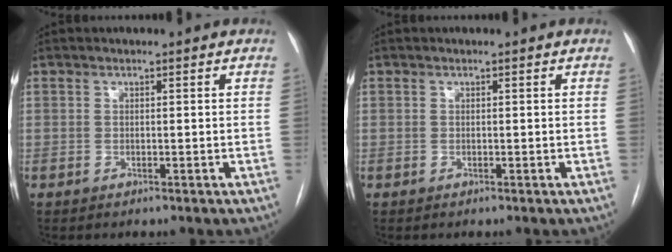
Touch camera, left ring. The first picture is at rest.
{"total": 0.0}